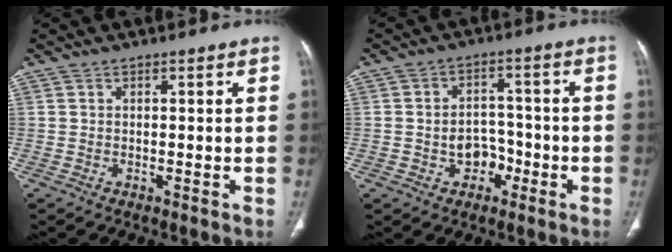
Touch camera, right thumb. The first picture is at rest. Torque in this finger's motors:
{"motor_torque": [-0.16, 0.15, 0.39, 0.20, -0.04]}